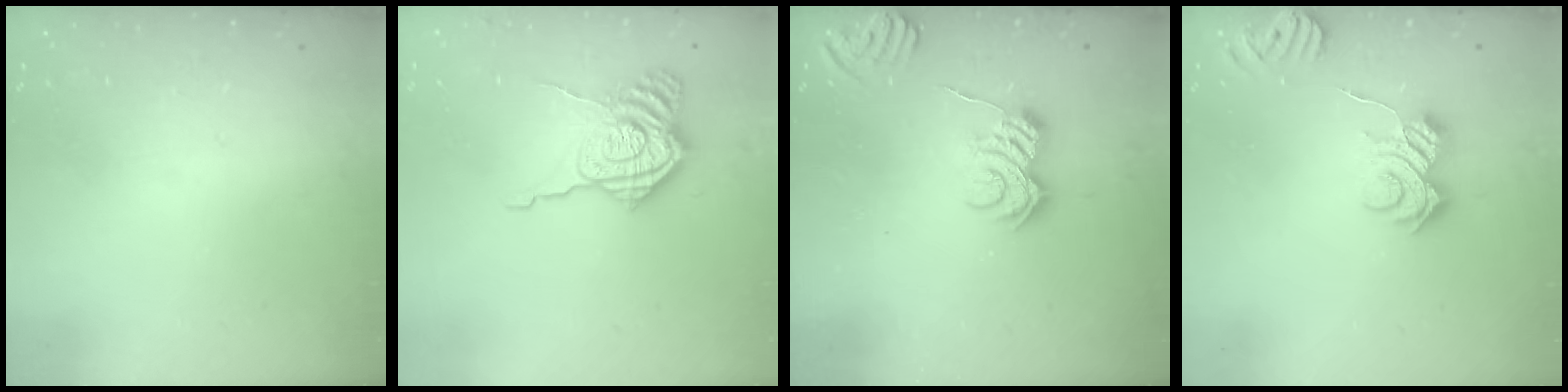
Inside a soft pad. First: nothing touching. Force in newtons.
{"total": 12.9, "press": 12.8, "slide": 1.3}
{"total": 5.4, "press": 5.3, "slide": 1.0}
{"total": 8.5, "press": 8.5, "slide": 0.7}